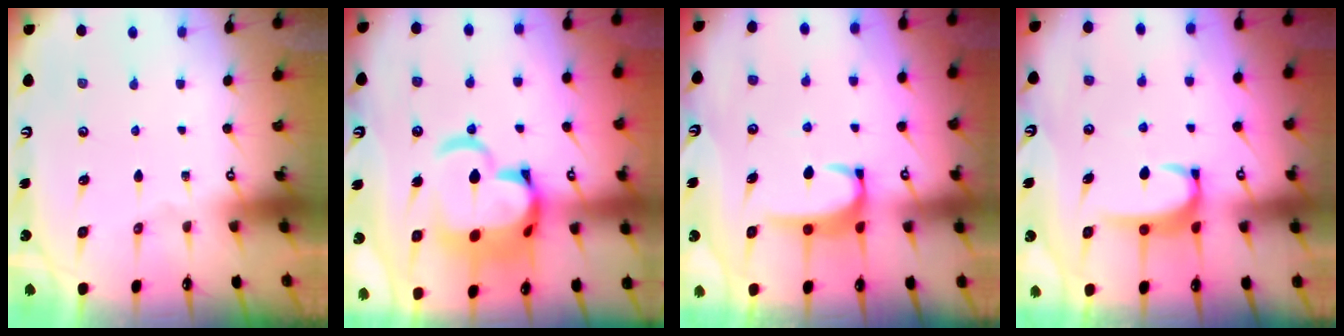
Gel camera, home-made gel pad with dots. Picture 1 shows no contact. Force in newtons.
{"total": 11.3, "press": 11.1, "slide": 1.9}
{"total": 2.8, "press": 2.7, "slide": 0.5}
{"total": 3.4, "press": 3.4, "slide": 0.5}